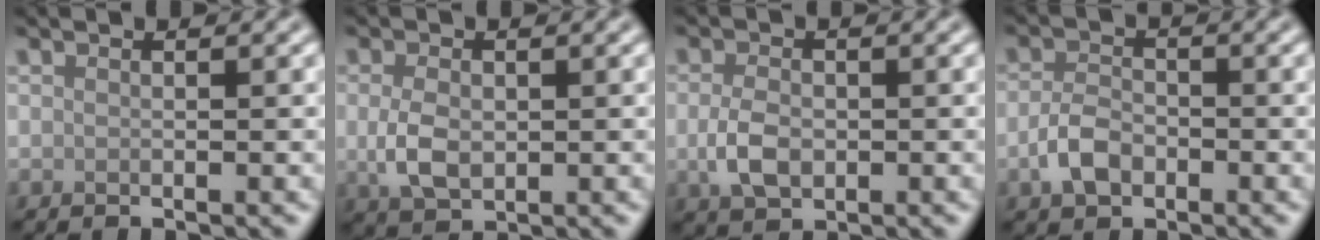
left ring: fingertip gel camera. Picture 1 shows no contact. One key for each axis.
{"total": 3.2, "fx": -0.1, "fy": 2.2, "fz": 2.4, "tx": -0.051, "ty": -0.003, "tz": 0.000}
{"total": 3.0, "fx": -0.4, "fy": 2.1, "fz": 2.1, "tx": -0.045, "ty": -0.004, "tz": -0.010}
{"total": 2.9, "fx": -1.2, "fy": 2.0, "fz": 1.8, "tx": -0.036, "ty": 0.002, "tz": -0.028}